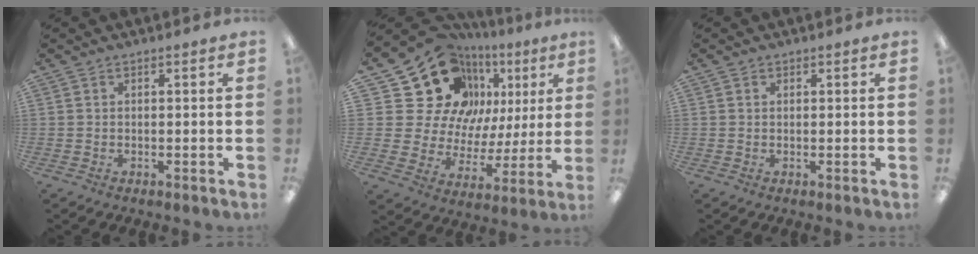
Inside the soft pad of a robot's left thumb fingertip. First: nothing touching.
{"total": 23.1, "force": [12.1, 16.3, 11.1], "torque": [-0.215, -0.073, 0.239]}
{"total": 0.6, "force": [0.3, 0.6, 0.1], "torque": [-0.003, 0.002, 0.005]}